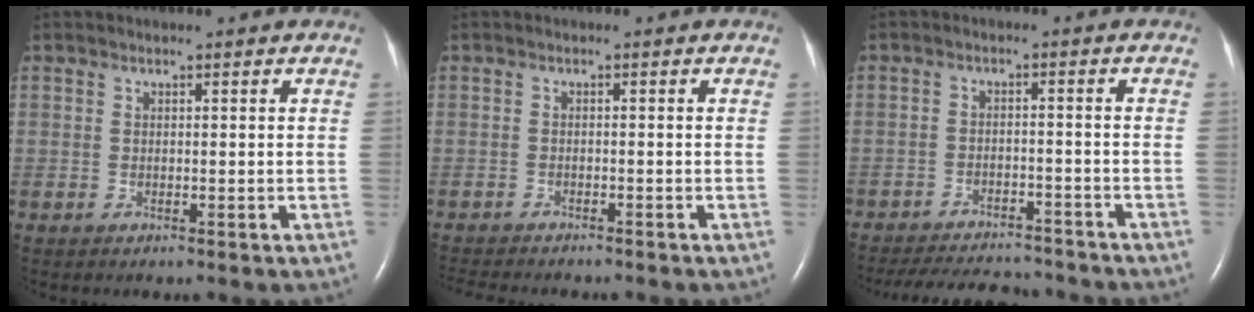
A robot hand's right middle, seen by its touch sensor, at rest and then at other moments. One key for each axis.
{"total": 7.4, "fx": -6.6, "fy": 1.5, "fz": 2.9, "tx": -0.039, "ty": -0.005, "tz": -0.093}
{"total": 13.3, "fx": -12.2, "fy": 3.5, "fz": 4.0, "tx": -0.076, "ty": 0.000, "tz": -0.165}